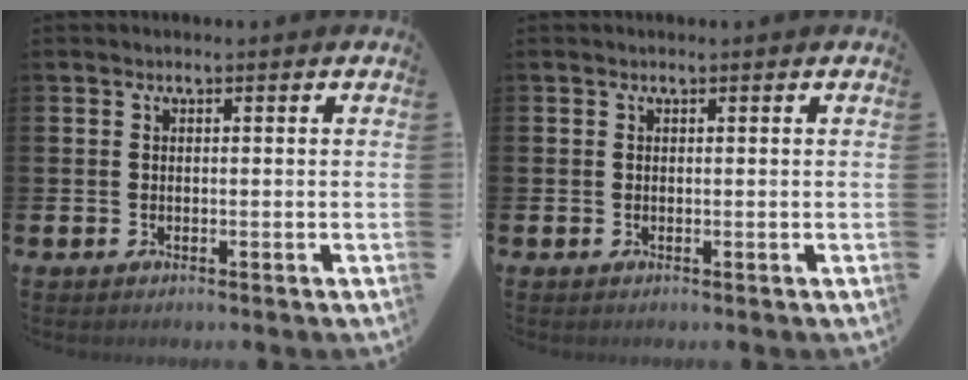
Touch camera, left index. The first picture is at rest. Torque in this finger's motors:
{"motor_torque": [-0.28, 0.12, -0.37, -0.14]}